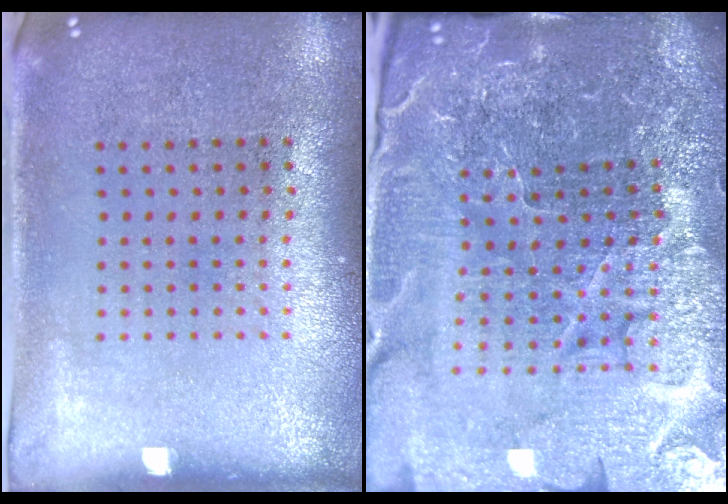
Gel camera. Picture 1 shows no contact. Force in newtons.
{"total": 6.2, "press": 5.5, "slide": 2.9}